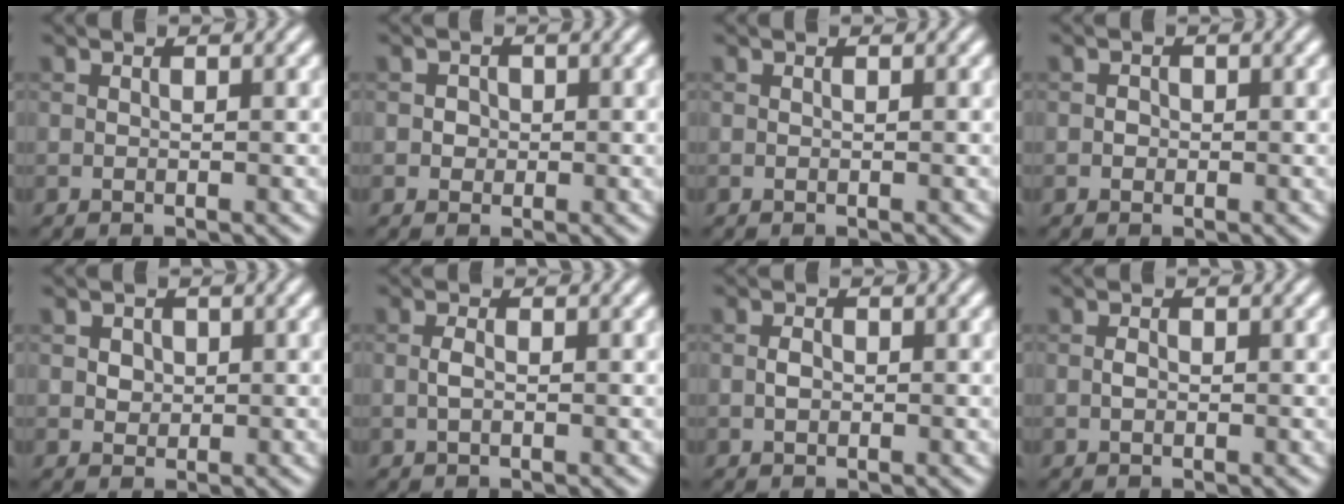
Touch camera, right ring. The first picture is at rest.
{"total": 1.2, "force": [0.1, 1.1, 0.3], "torque": [0.007, 0.001, -0.002]}
{"total": 0.0}
{"total": 0.7, "force": [-0.1, 0.7, 0.2], "torque": [0.001, -0.003, -0.005]}
{"total": 1.5, "force": [0.4, 1.3, 0.6], "torque": [-0.007, 0.002, 0.010]}
{"total": 1.0, "force": [-0.2, 0.4, 0.9], "torque": [-0.023, -0.001, -0.006]}
{"total": 1.1, "force": [-0.2, 0.8, 0.8], "torque": [-0.016, 0.000, -0.006]}
{"total": 0.8, "force": [-0.1, 0.5, 0.6], "torque": [-0.011, 0.000, -0.004]}